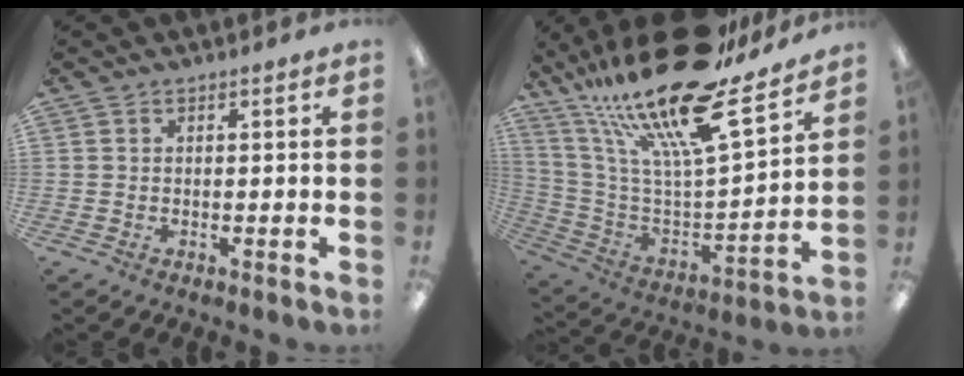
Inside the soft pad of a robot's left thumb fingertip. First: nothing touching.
{"total": 25.4, "force": [18.1, 7.2, 16.3], "torque": [-0.280, -0.119, 0.300]}